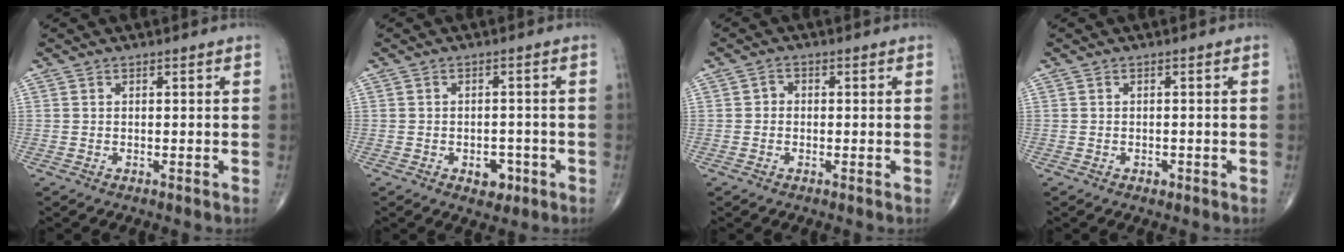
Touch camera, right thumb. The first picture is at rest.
{"total": 3.8, "force": [-1.6, 2.6, 2.3], "torque": [-0.007, 0.010, -0.019]}
{"total": 0.5, "force": [0.0, 0.4, 0.3], "torque": [-0.004, 0.001, -0.002]}
{"total": 0.9, "force": [-0.5, 0.6, 0.4], "torque": [-0.001, 0.002, -0.007]}